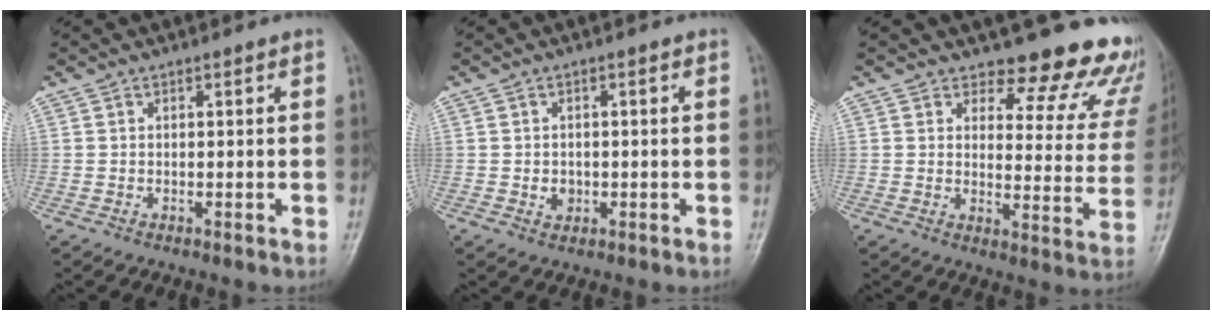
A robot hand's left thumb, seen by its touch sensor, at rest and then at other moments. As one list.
[{"total": 2.2, "force": [-0.3, 1.9, 1.1], "torque": [-0.006, 0.002, -0.002]}, {"total": 16.8, "force": [15.4, 5.8, 3.5], "torque": [0.021, -0.138, 0.153]}]